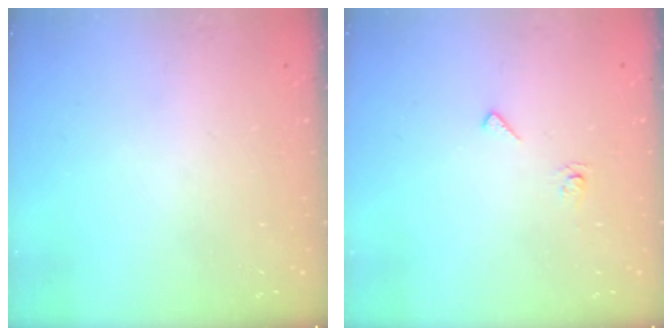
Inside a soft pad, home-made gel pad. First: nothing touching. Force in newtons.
{"total": 6.7, "press": 6.6, "slide": 0.7}